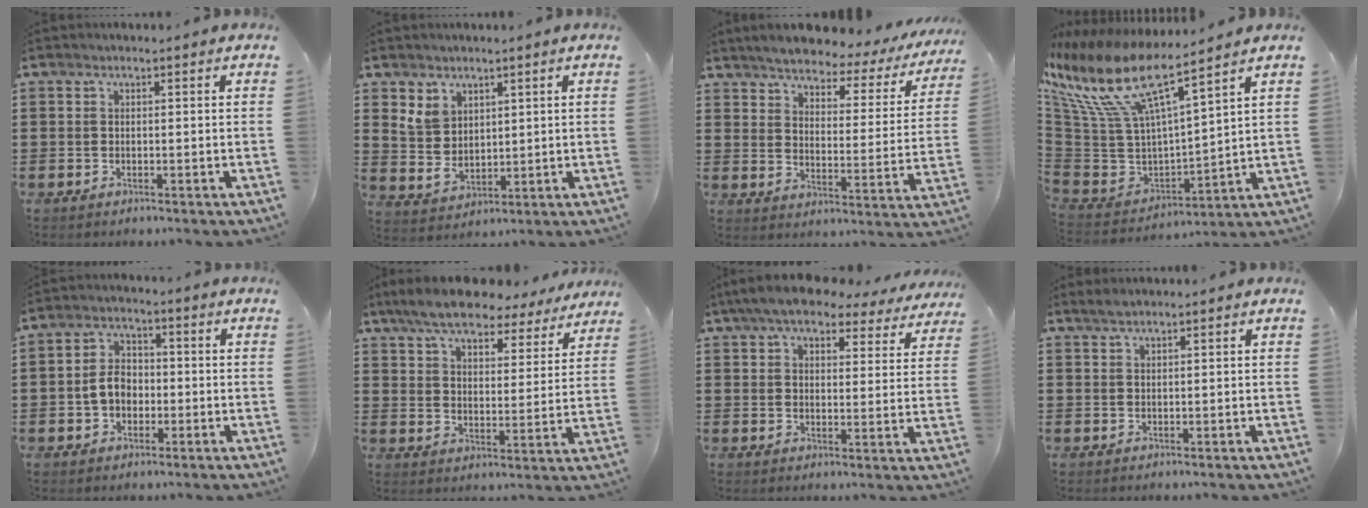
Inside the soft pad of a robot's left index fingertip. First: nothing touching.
{"total": 5.1, "force": [3.2, 3.7, 1.7], "torque": [-0.050, 0.005, 0.060]}
{"total": 4.2, "force": [3.9, 0.6, 1.3], "torque": [-0.050, -0.030, 0.061]}
{"total": 12.8, "force": [7.6, 3.4, 9.7], "torque": [-0.229, -0.057, 0.122]}
{"total": 5.0, "force": [-1.0, 3.6, 3.3], "torque": [-0.075, 0.007, -0.022]}
{"total": 8.2, "force": [7.5, 1.5, 3.2], "torque": [-0.093, -0.029, 0.135]}
{"total": 7.3, "force": [6.4, 1.6, 3.2], "torque": [-0.077, -0.019, 0.114]}
{"total": 1.0, "force": [0.9, 0.1, 0.6], "torque": [-0.013, 0.000, 0.016]}